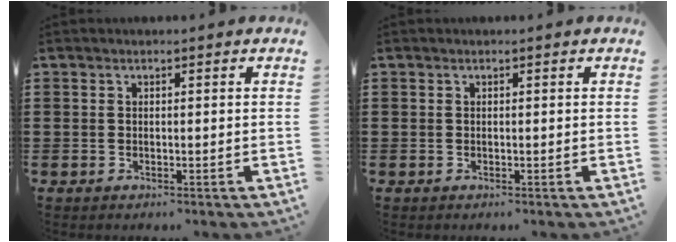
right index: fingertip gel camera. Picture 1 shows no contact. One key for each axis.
{"total": 0.0}